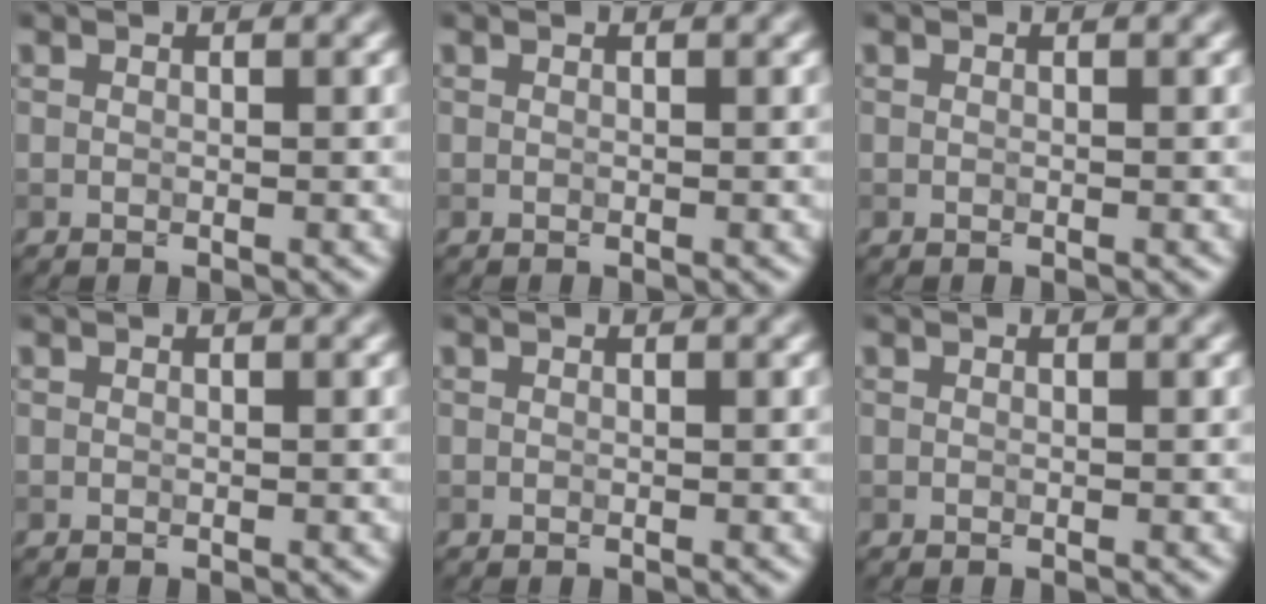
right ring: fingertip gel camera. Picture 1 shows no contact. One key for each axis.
{"total": 0.0}
{"total": 0.0}
{"total": 0.0}
{"total": 0.0}
{"total": 0.0}